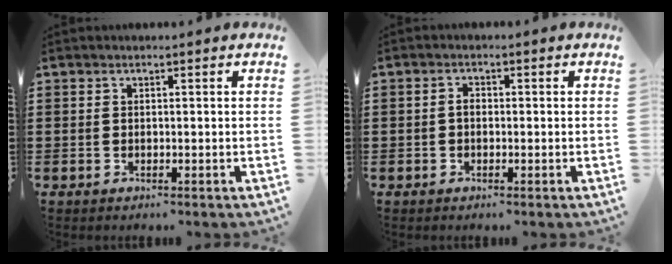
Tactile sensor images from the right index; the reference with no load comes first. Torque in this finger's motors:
{"motor_torque": [0.33, -0.26, 0.22, 0.06]}